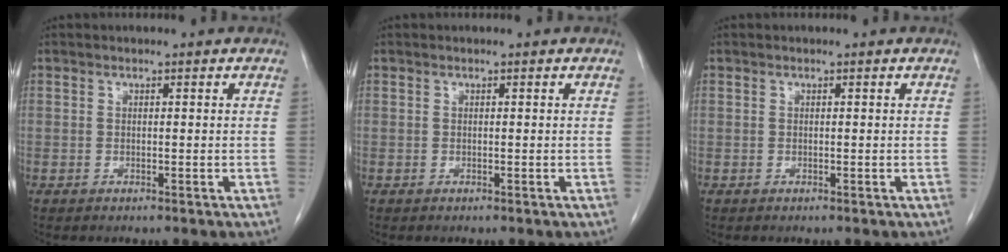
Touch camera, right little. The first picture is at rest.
{"total": 0.0}
{"total": 0.0}